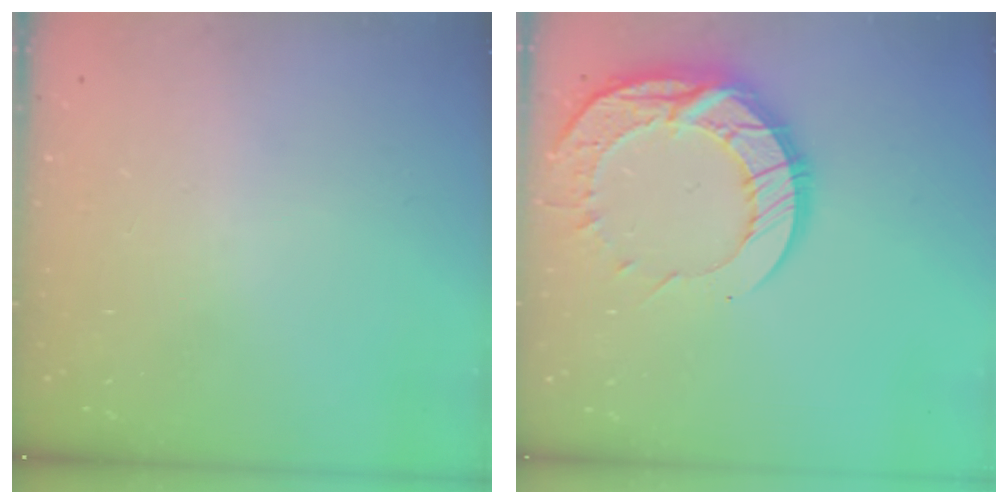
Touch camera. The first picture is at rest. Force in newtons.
{"total": 14.6, "press": 14.6, "slide": 1.2}